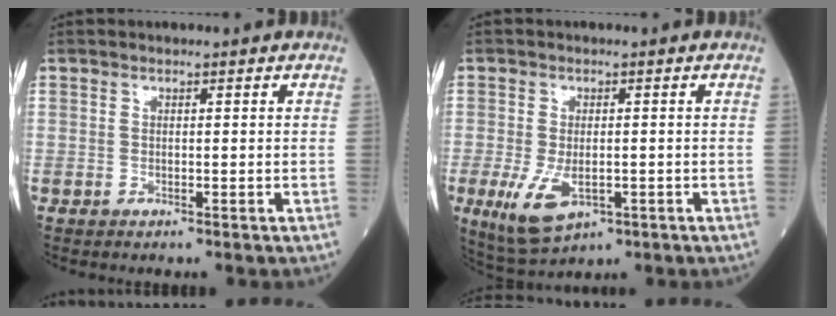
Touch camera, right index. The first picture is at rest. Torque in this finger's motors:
{"motor_torque": [0.79, -0.17, 0.17, 0.05]}